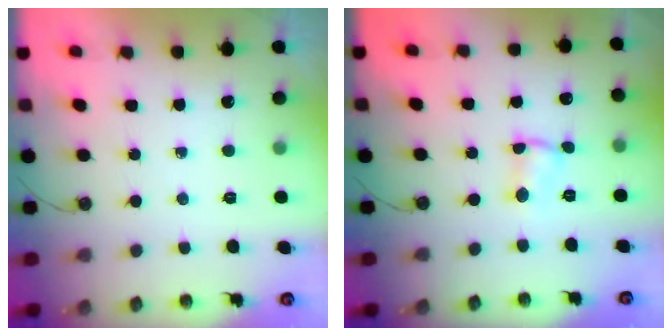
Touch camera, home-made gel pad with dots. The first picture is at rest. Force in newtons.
{"total": 1.9, "press": 1.9, "slide": 0.4}